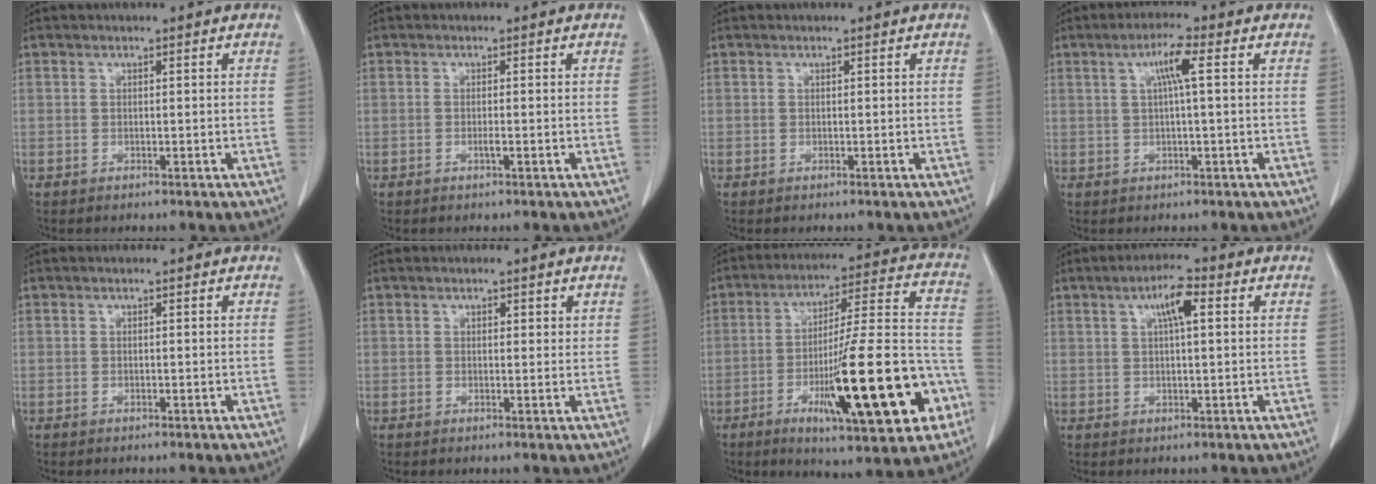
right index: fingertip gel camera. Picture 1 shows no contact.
{"total": 0.6, "force": [-0.2, 0.0, 0.6], "torque": [-0.014, -0.001, -0.004]}
{"total": 0.0}
{"total": 4.3, "force": [1.2, 0.0, 4.1], "torque": [-0.075, 0.009, 0.022]}
{"total": 0.0}
{"total": 1.6, "force": [1.1, 0.8, 0.8], "torque": [-0.005, -0.001, 0.013]}
{"total": 22.4, "force": [-8.0, 3.4, 20.7], "torque": [-0.295, 0.005, -0.111]}
{"total": 5.0, "force": [1.9, 0.9, 4.5], "torque": [-0.082, 0.009, 0.033]}